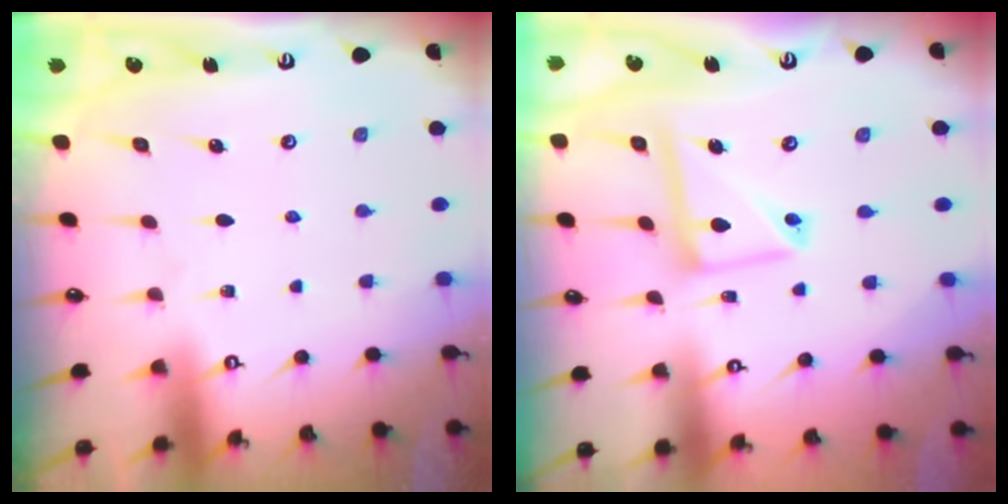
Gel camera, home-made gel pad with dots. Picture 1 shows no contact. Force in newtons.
{"total": 11.6, "press": 11.6, "slide": 0.9}